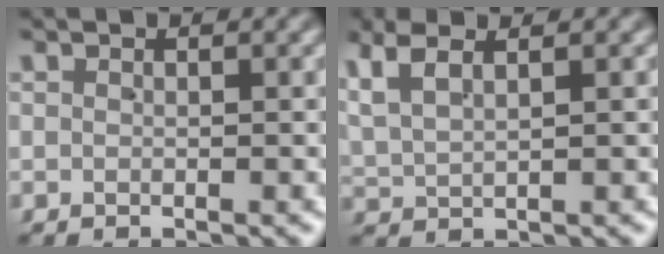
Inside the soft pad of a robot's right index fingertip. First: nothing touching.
{"total": 4.0, "force": [2.4, 2.2, 2.3], "torque": [-0.071, 0.005, 0.046]}